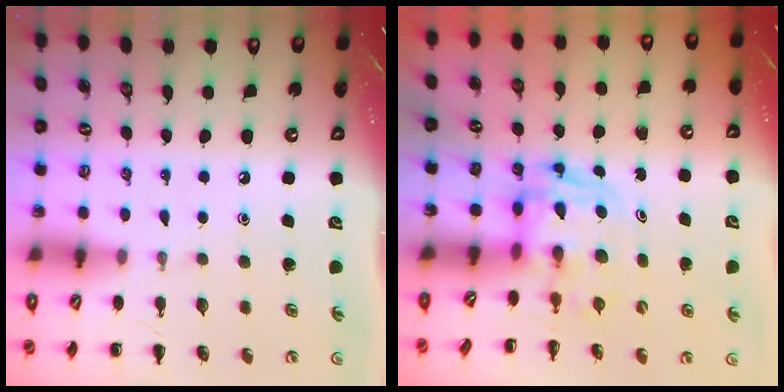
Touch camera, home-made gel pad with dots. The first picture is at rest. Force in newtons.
{"total": 2.9, "press": 2.8, "slide": 0.5}